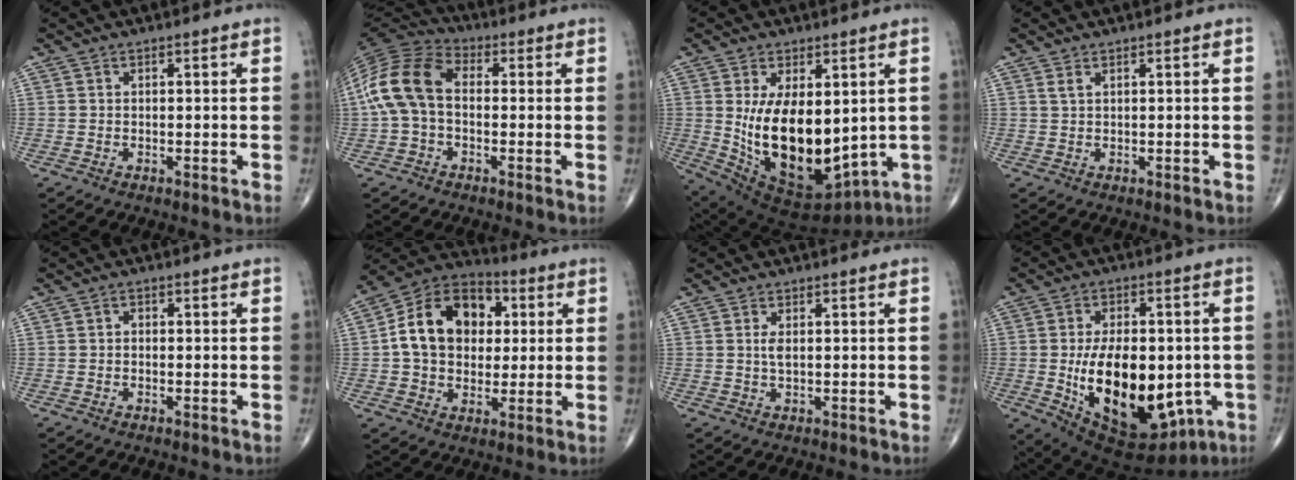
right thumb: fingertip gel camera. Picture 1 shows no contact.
{"total": 12.8, "force": [-0.2, 8.6, 9.6], "torque": [-0.195, 0.033, -0.015]}
{"total": 19.7, "force": [0.6, 10.8, 16.5], "torque": [-0.269, -0.031, 0.046]}
{"total": 0.9, "force": [0.6, 0.3, 0.7], "torque": [-0.016, 0.005, 0.014]}
{"total": 1.0, "force": [-0.2, 0.7, 0.6], "torque": [-0.003, 0.003, -0.008]}
{"total": 17.1, "force": [2.5, 12.5, 11.3], "torque": [-0.156, 0.018, 0.034]}
{"total": 1.7, "force": [0.2, 0.6, 1.6], "torque": [-0.035, -0.002, 0.007]}
{"total": 24.5, "force": [-4.1, 13.8, 19.8], "torque": [-0.303, -0.010, -0.026]}